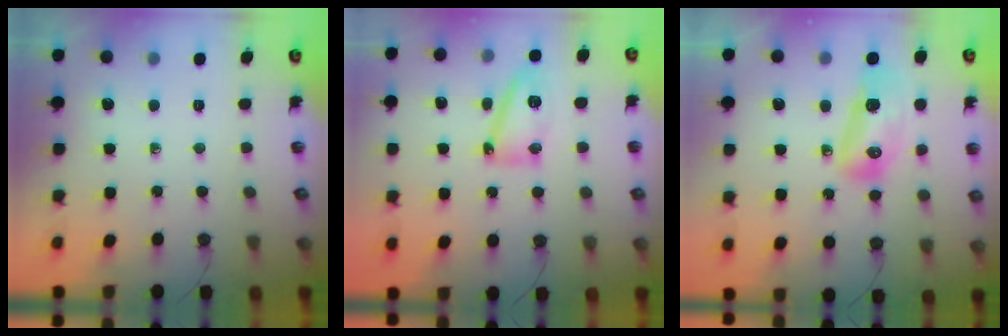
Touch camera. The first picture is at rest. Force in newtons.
{"total": 11.0, "press": 10.9, "slide": 0.8}
{"total": 12.0, "press": 11.8, "slide": 2.1}